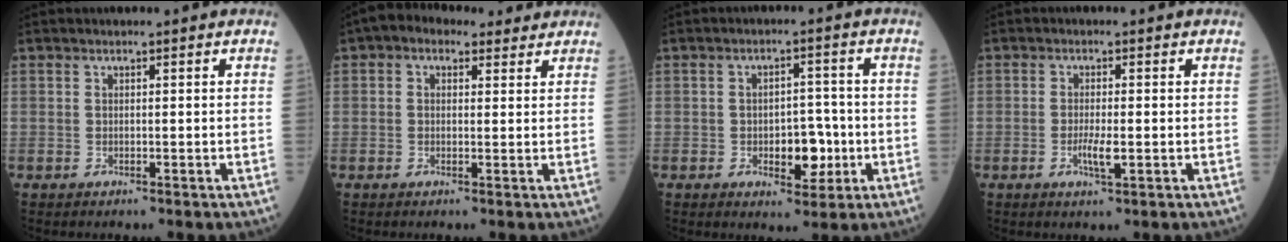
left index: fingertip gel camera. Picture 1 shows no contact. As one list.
[{"total": 5.4, "force": [3.6, 3.2, 2.5], "torque": [-0.040, 0.039, 0.056]}, {"total": 5.8, "force": [-1.5, 3.1, 4.7], "torque": [-0.064, 0.005, -0.016]}, {"total": 2.9, "force": [-0.7, 0.5, 2.7], "torque": [-0.057, -0.003, -0.011]}]